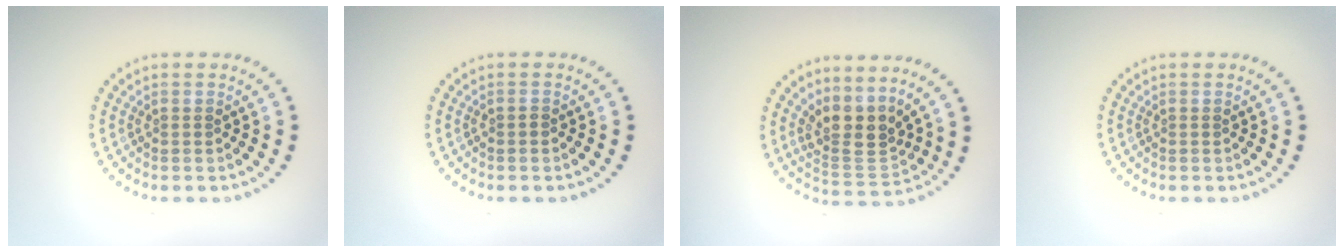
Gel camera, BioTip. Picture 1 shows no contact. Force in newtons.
{"total": 0.7, "press": 0.7, "slide": 0.1}
{"total": 3.7, "press": 2.9, "slide": 2.3}
{"total": 0.0}